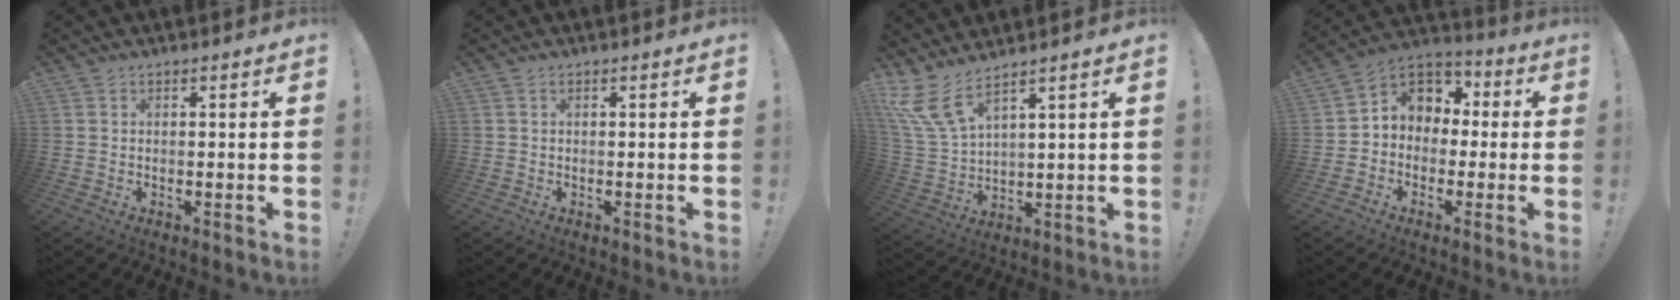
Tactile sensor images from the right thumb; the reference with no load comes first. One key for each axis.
{"total": 0.0}
{"total": 10.4, "fx": 7.3, "fy": 3.3, "fz": 6.7, "tx": -0.149, "ty": -0.034, "tz": 0.141}
{"total": 8.2, "fx": 0.7, "fy": 7.5, "fz": 3.3, "tx": -0.049, "ty": 0.005, "tz": 0.021}